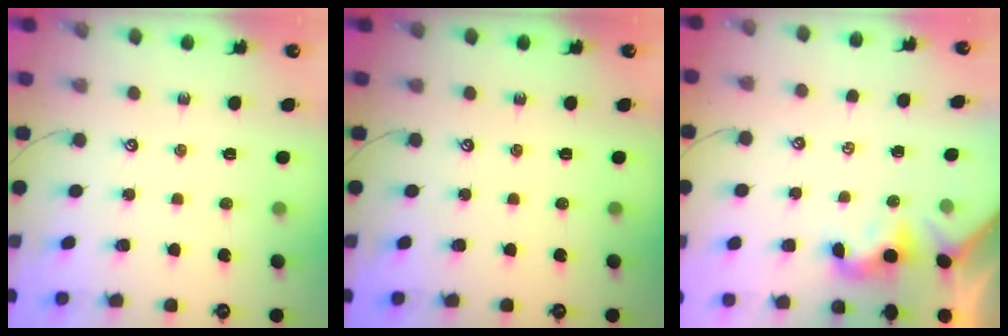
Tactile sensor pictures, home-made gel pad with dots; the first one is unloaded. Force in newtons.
{"total": 0.0}
{"total": 2.0, "press": 2.0, "slide": 0.5}